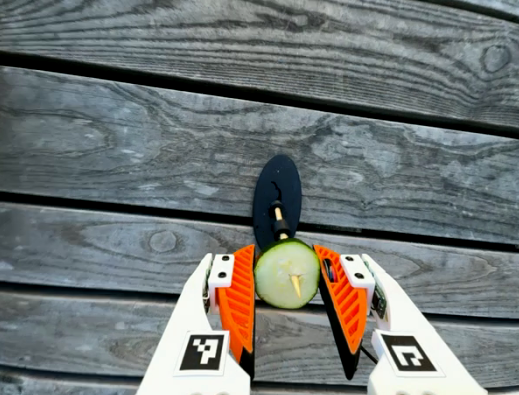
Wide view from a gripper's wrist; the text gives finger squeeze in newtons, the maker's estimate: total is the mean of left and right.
{"total": 11.4, "left": 11.7, "right": 11.1}